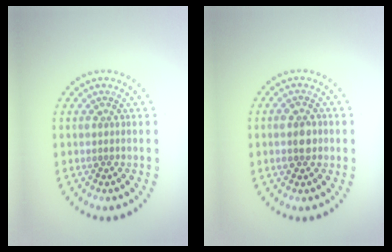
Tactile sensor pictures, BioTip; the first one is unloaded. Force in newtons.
{"total": 2.5, "press": 2.4, "slide": 0.3}